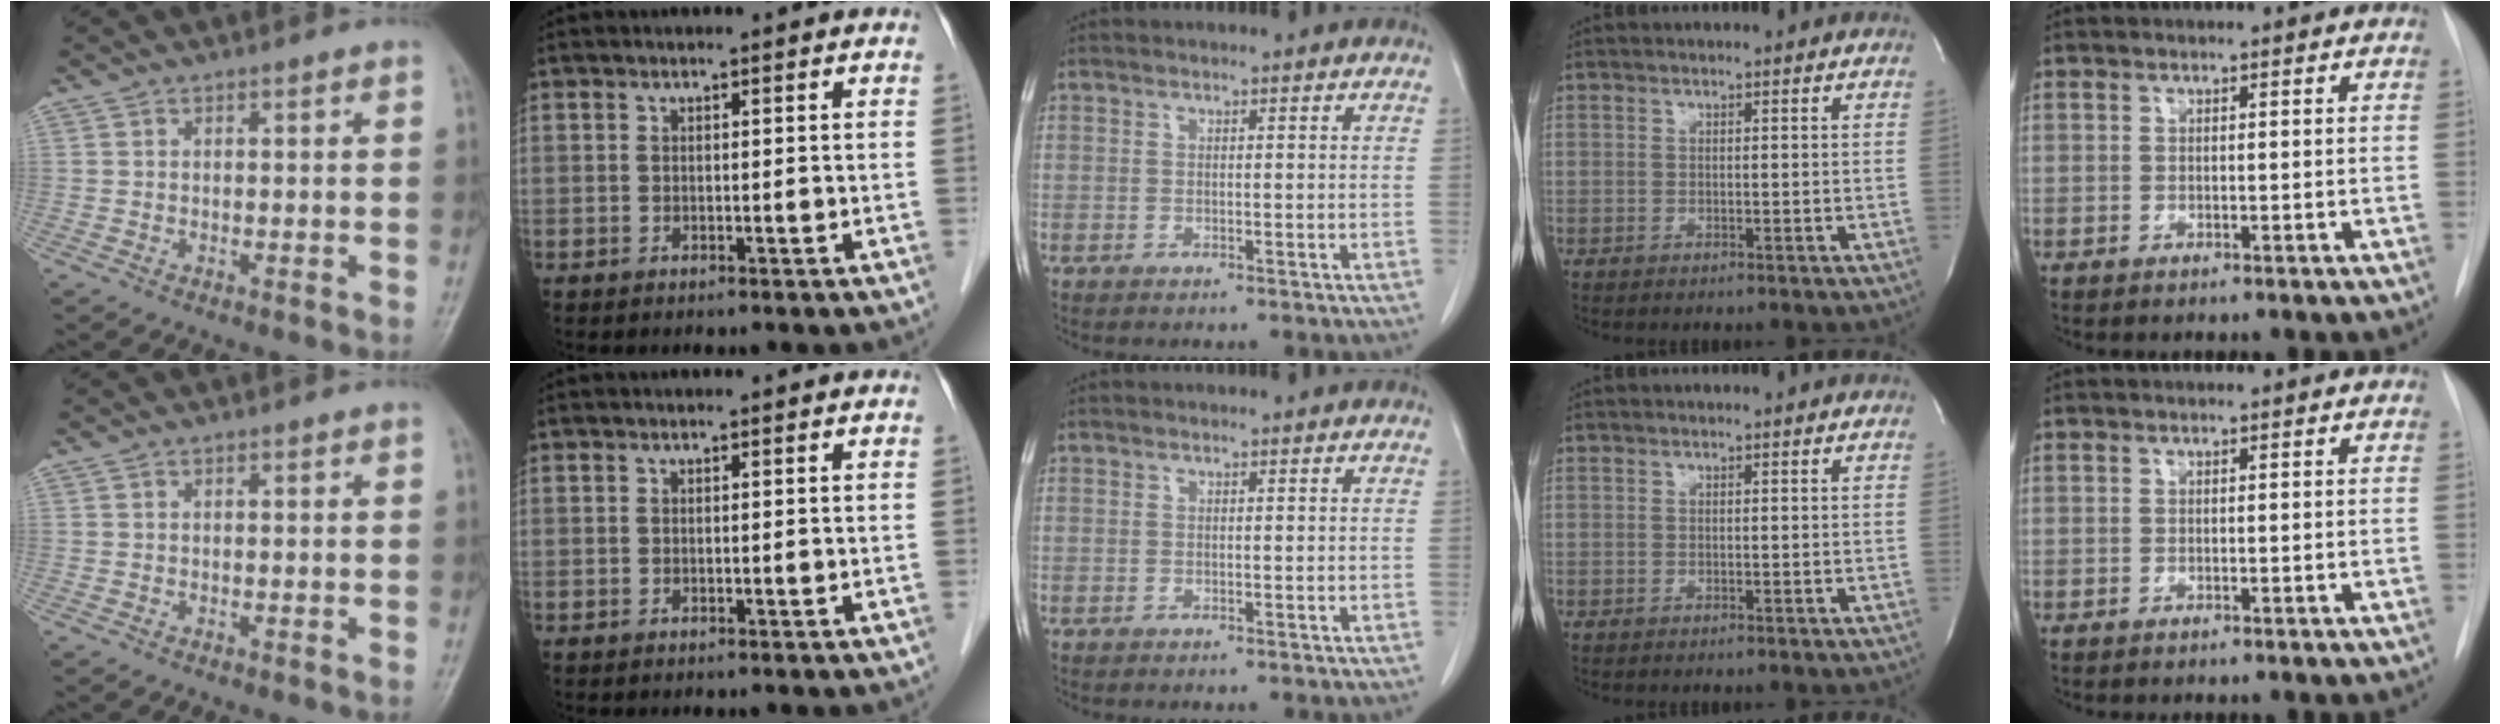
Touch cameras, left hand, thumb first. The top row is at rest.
{}